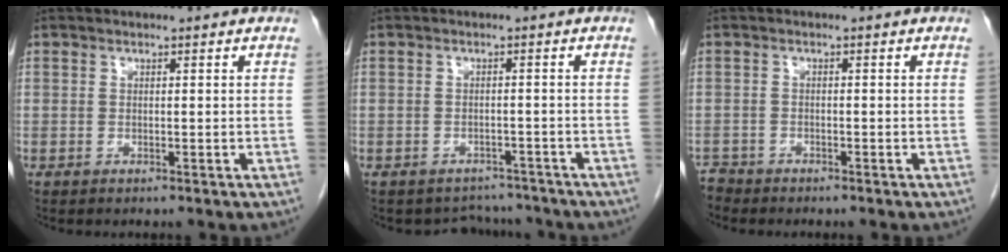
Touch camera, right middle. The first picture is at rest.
{"total": 4.9, "force": [-4.4, 2.2, -0.6], "torque": [0.012, 0.018, -0.054]}
{"total": 2.0, "force": [-1.9, 0.4, -0.5], "torque": [0.005, -0.006, -0.038]}